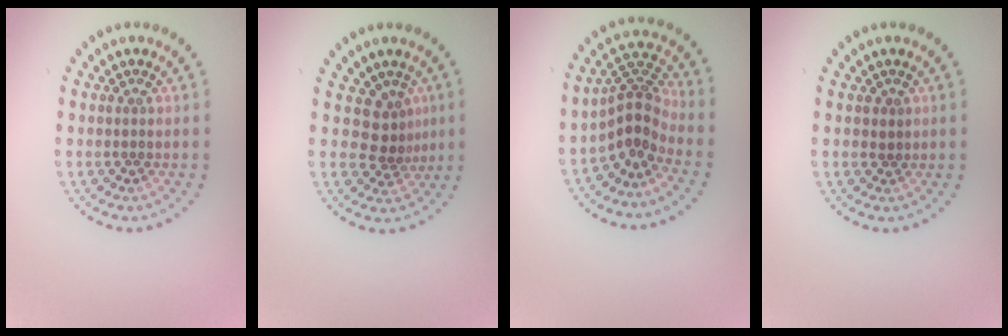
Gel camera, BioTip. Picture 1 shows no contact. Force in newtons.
{"total": 2.7, "press": 1.8, "slide": 2.0}
{"total": 3.4, "press": 2.4, "slide": 2.4}
{"total": 0.6, "press": 0.4, "slide": 0.5}